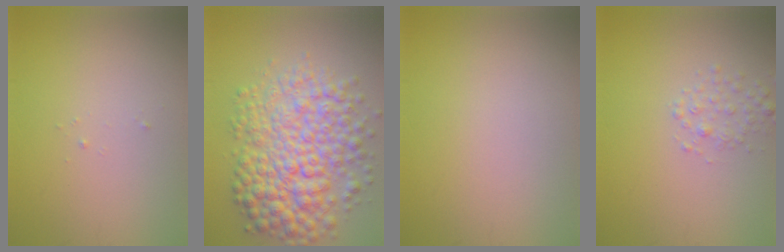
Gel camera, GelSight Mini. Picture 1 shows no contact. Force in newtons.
{"total": 8.4, "press": 8.4, "slide": 0.1}
{"total": 0.0}
{"total": 1.5, "press": 1.5, "slide": 0.1}